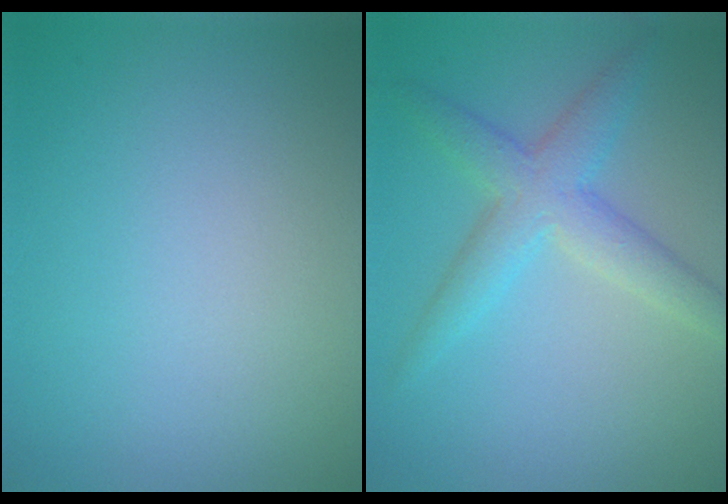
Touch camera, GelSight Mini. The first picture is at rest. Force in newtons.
{"total": 4.0, "press": 4.0, "slide": 0.2}